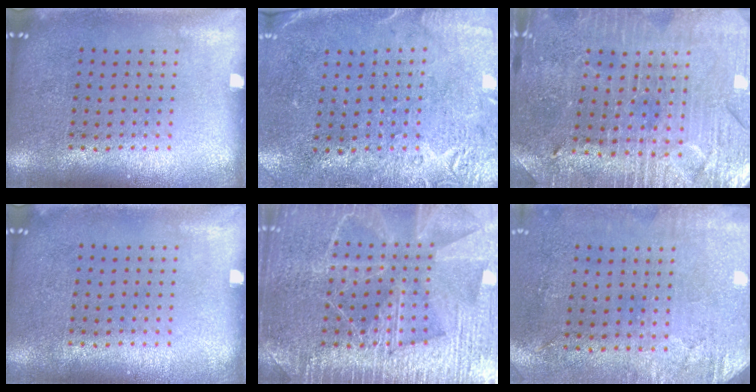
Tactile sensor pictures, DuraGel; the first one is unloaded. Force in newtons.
{"total": 2.7, "press": 2.3, "slide": 1.4}
{"total": 3.3, "press": 3.3, "slide": 0.5}
{"total": 0.0}
{"total": 6.3, "press": 6.3, "slide": 0.7}
{"total": 2.9, "press": 2.4, "slide": 1.7}